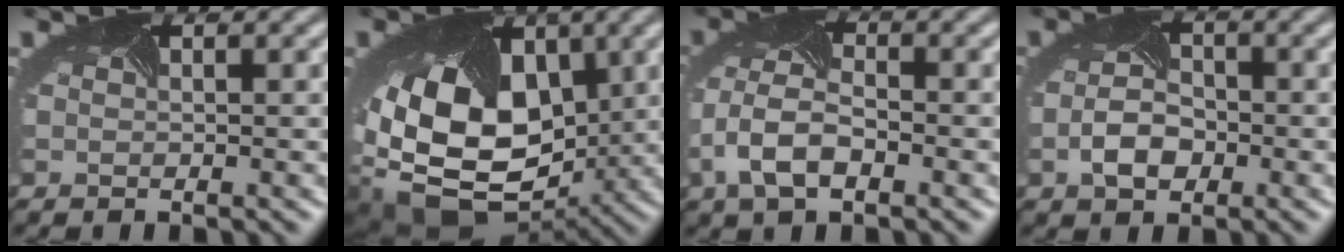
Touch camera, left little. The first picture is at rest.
{"total": 15.6, "force": [-0.5, 10.9, 11.2], "torque": [-0.211, -0.045, 0.010]}
{"total": 5.3, "force": [-2.2, 2.8, 3.9], "torque": [-0.094, -0.003, -0.047]}
{"total": 3.2, "force": [-1.1, 2.1, 2.2], "torque": [-0.046, -0.006, -0.022]}